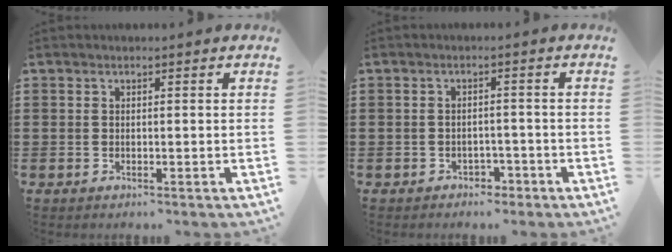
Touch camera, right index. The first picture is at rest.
{"total": 1.8, "force": [-1.5, 0.9, 0.1], "torque": [-0.011, -0.003, -0.034]}